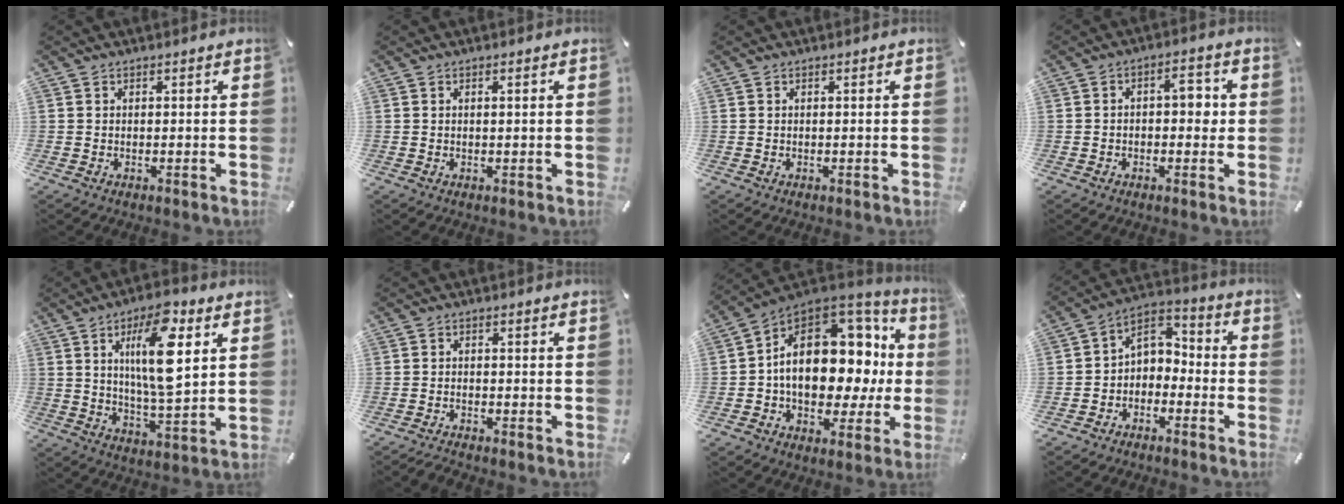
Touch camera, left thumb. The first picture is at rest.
{"total": 0.7, "force": [0.2, 0.1, 0.7], "torque": [-0.011, 0.000, 0.002]}
{"total": 0.0}
{"total": 5.0, "force": [-0.1, 2.9, 4.1], "torque": [-0.055, 0.005, -0.011]}
{"total": 15.0, "force": [5.1, 4.8, 13.2], "torque": [-0.235, -0.017, 0.075]}
{"total": 1.8, "force": [-1.7, 0.2, 0.6], "torque": [-0.010, 0.008, -0.033]}
{"total": 19.6, "force": [1.5, 13.4, 14.3], "torque": [-0.218, -0.018, 0.033]}
{"total": 5.2, "force": [-1.9, 4.6, 1.5], "torque": [-0.025, 0.020, -0.038]}